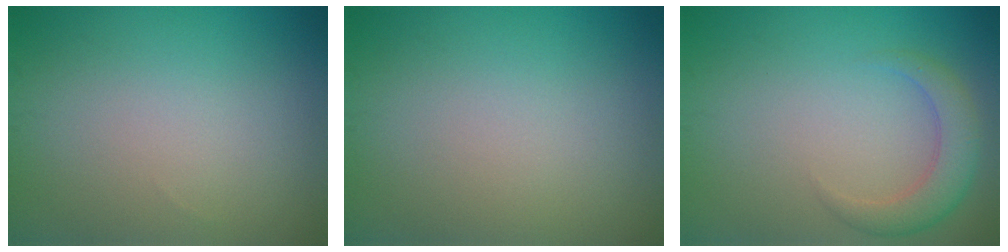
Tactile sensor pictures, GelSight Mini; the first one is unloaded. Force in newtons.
{"total": 0.0}
{"total": 3.0, "press": 3.0, "slide": 0.3}